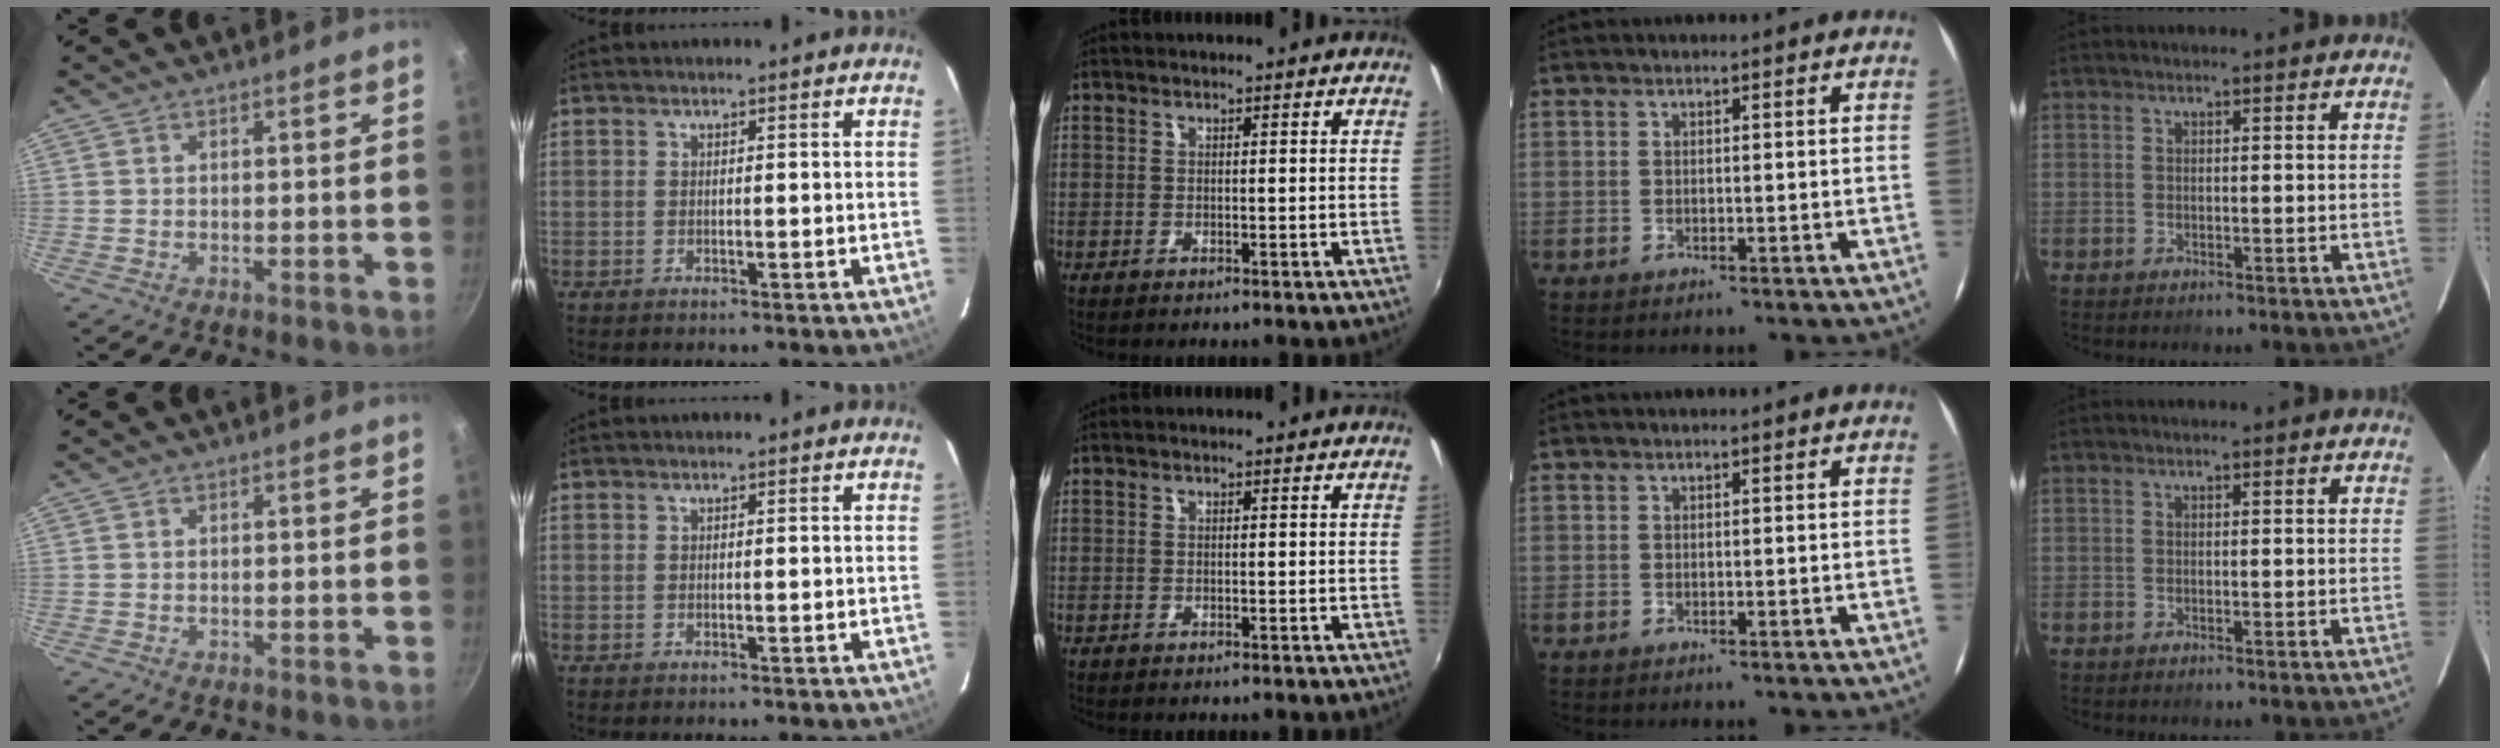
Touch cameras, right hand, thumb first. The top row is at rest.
{}